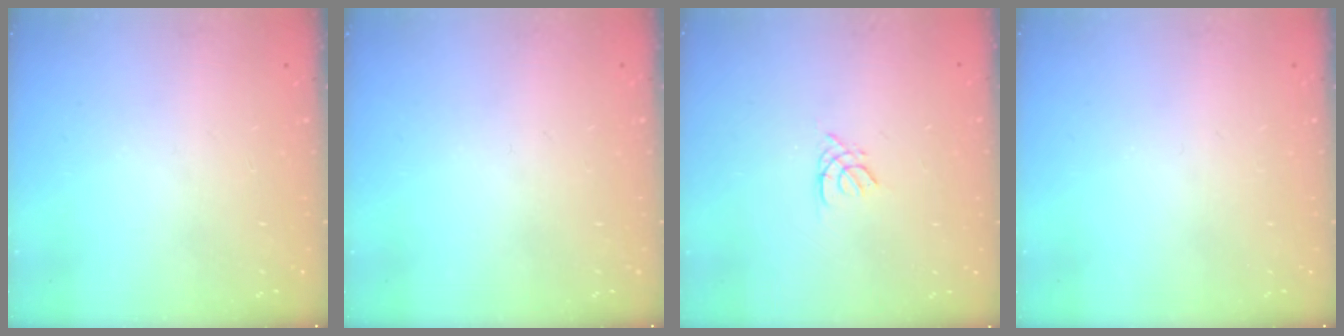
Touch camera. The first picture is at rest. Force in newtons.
{"total": 0.0}
{"total": 1.4, "press": 1.4, "slide": 0.4}
{"total": 0.0}